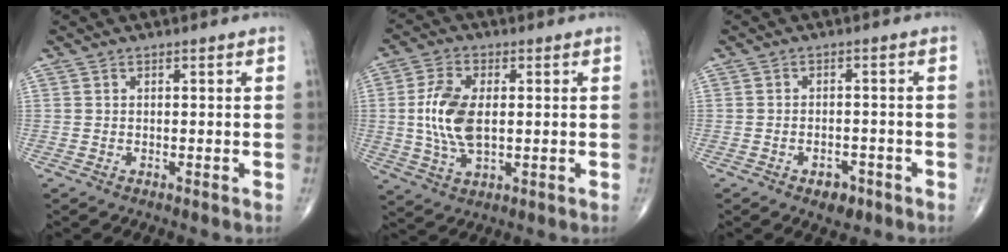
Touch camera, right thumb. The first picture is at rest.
{"total": 10.4, "force": [0.5, 5.5, 8.8], "torque": [-0.187, -0.002, 0.015]}
{"total": 3.8, "force": [-2.3, 2.2, 2.1], "torque": [-0.016, 0.012, -0.029]}